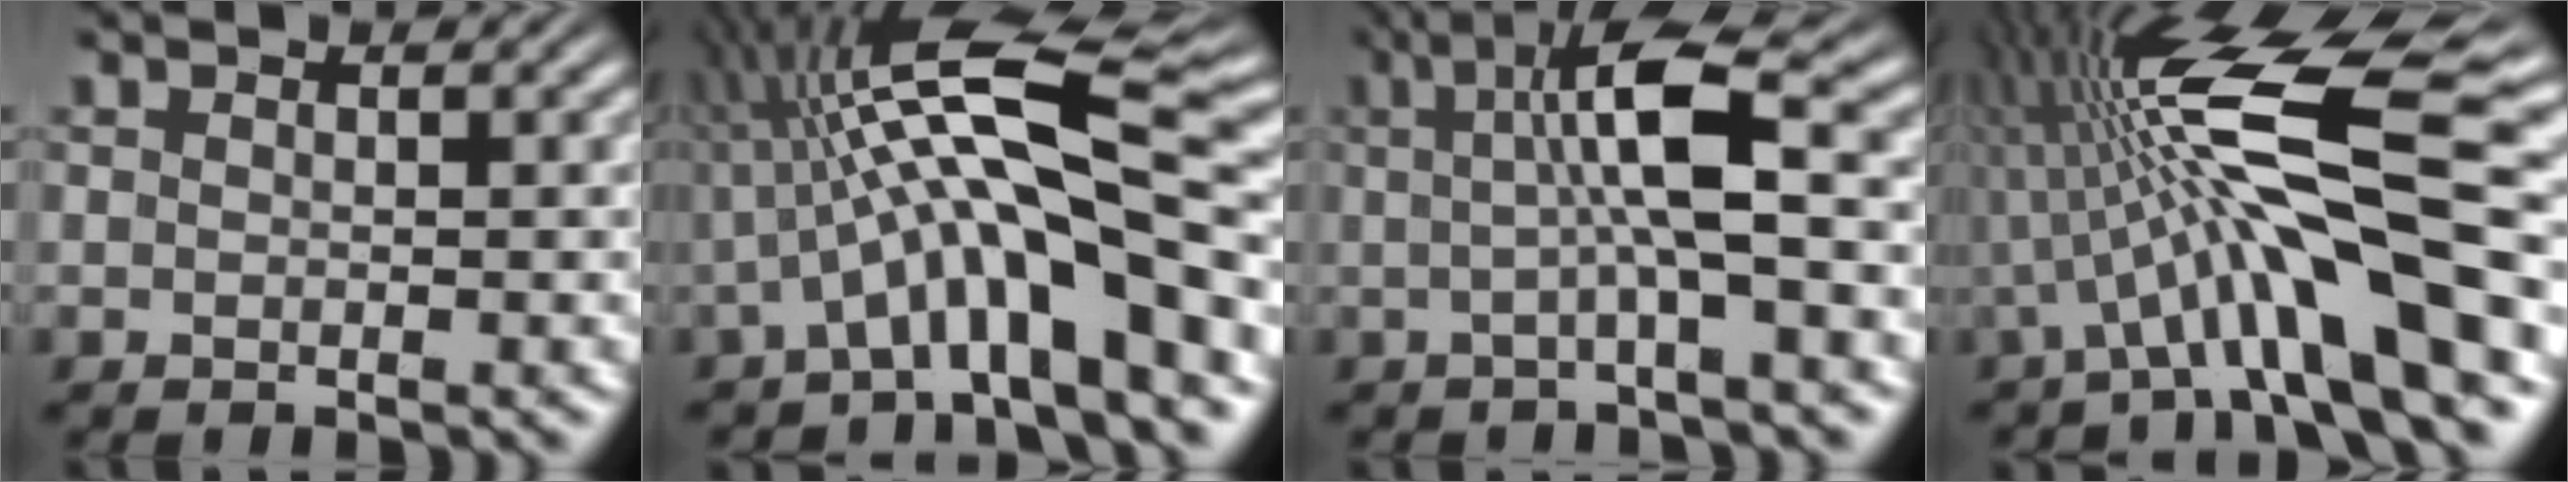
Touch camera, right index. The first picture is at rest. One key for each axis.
{"total": 10.5, "fx": 0.5, "fy": 3.9, "fz": 9.8, "tx": -0.172, "ty": 0.005, "tz": 0.011}
{"total": 6.8, "fx": 1.2, "fy": 1.1, "fz": 6.6, "tx": -0.107, "ty": 0.019, "tz": 0.012}
{"total": 12.6, "fx": 2.5, "fy": 3.6, "fz": 11.8, "tx": -0.198, "ty": 0.018, "tz": 0.037}